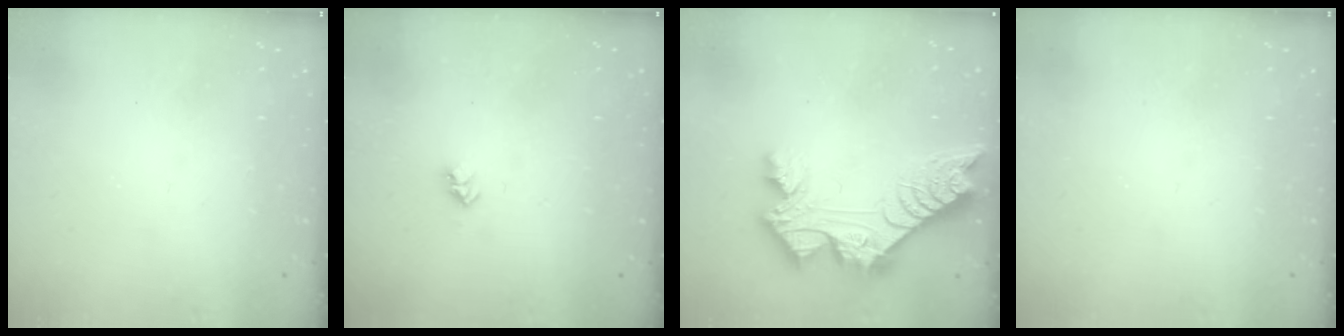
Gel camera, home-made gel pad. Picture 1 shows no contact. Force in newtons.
{"total": 2.7, "press": 2.7, "slide": 0.4}
{"total": 14.9, "press": 14.8, "slide": 1.5}
{"total": 0.0}